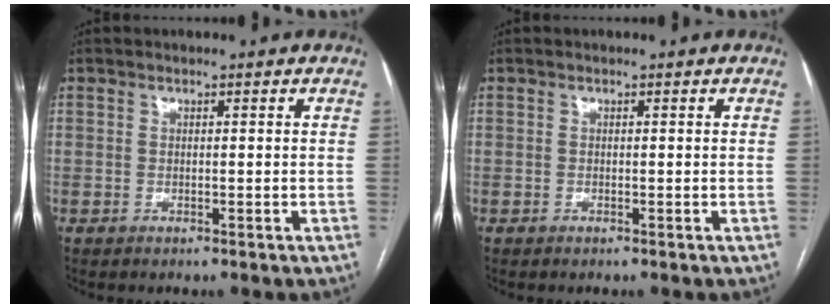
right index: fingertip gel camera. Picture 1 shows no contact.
{"total": 0.0}